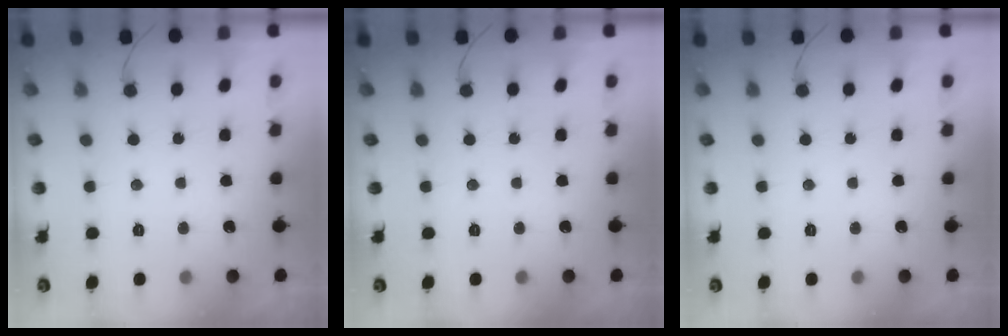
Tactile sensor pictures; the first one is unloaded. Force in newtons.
{"total": 0.0}
{"total": 0.0}